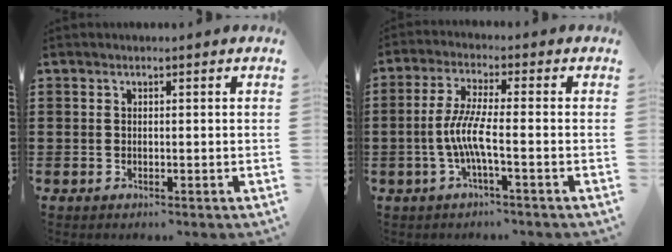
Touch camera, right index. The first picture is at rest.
{"total": 6.1, "force": [-1.7, 0.6, 5.8], "torque": [-0.130, -0.010, -0.042]}